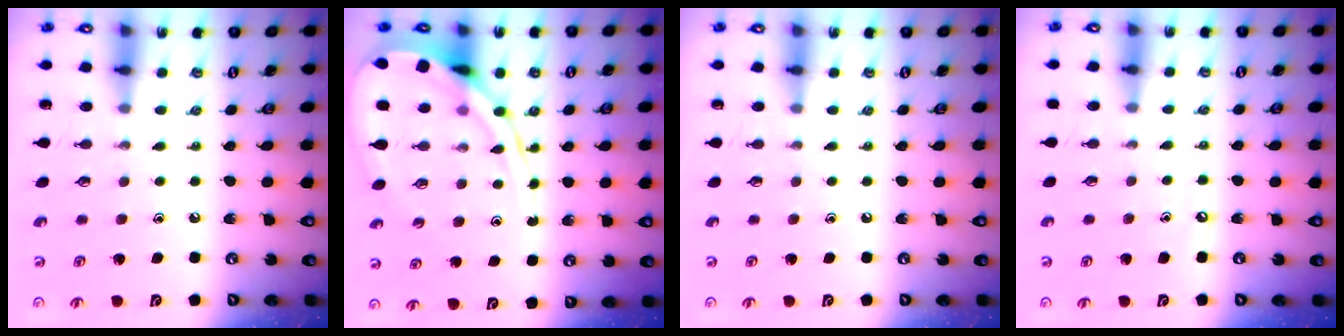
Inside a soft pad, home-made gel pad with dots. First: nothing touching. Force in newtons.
{"total": 12.0, "press": 12.0, "slide": 0.9}
{"total": 0.0}
{"total": 3.1, "press": 3.0, "slide": 0.4}